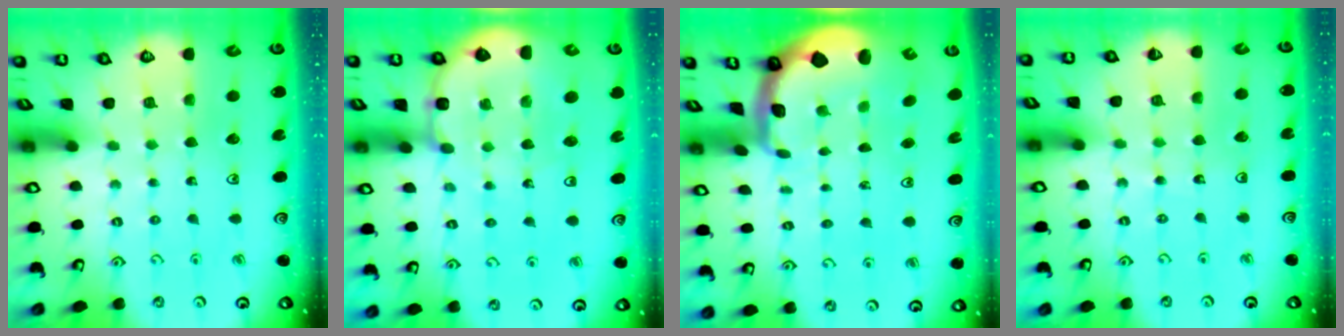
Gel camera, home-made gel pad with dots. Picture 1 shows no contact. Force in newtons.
{"total": 8.2, "press": 8.0, "slide": 1.6}
{"total": 1.8, "press": 1.7, "slide": 0.4}
{"total": 3.9, "press": 3.8, "slide": 1.1}